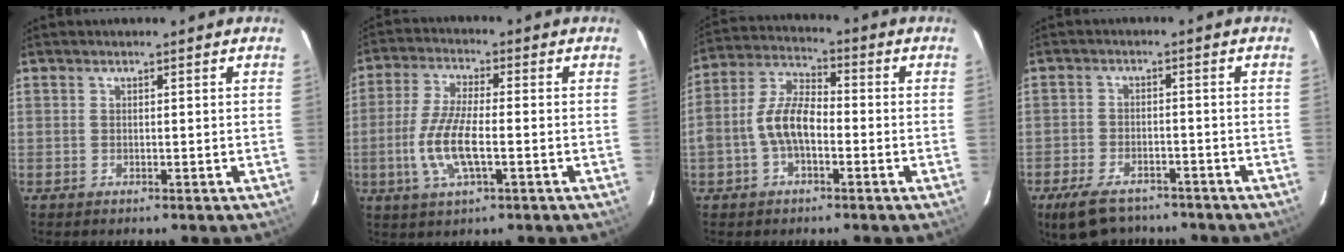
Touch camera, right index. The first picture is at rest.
{"total": 9.1, "force": [-2.2, 2.5, 8.5], "torque": [-0.177, -0.004, -0.046]}
{"total": 8.6, "force": [-2.3, 4.5, 7.0], "torque": [-0.148, 0.021, -0.045]}
{"total": 10.5, "force": [-8.1, 4.9, 4.7], "torque": [-0.117, -0.009, -0.130]}